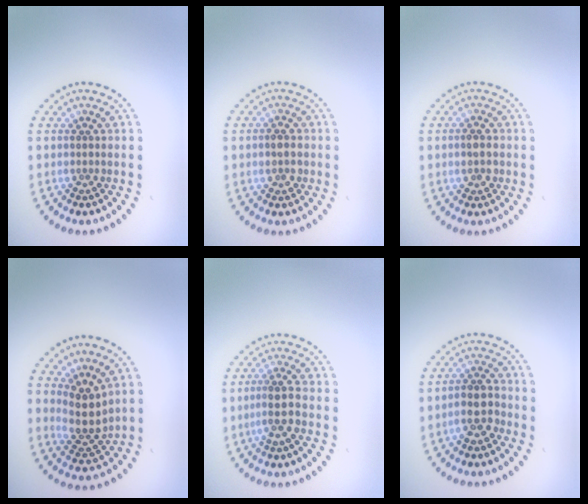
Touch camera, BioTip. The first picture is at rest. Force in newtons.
{"total": 1.8, "press": 1.8, "slide": 0.1}
{"total": 1.8, "press": 1.8, "slide": 0.1}
{"total": 3.5, "press": 2.7, "slide": 2.2}
{"total": 2.6, "press": 2.2, "slide": 1.4}
{"total": 2.7, "press": 2.5, "slide": 0.9}